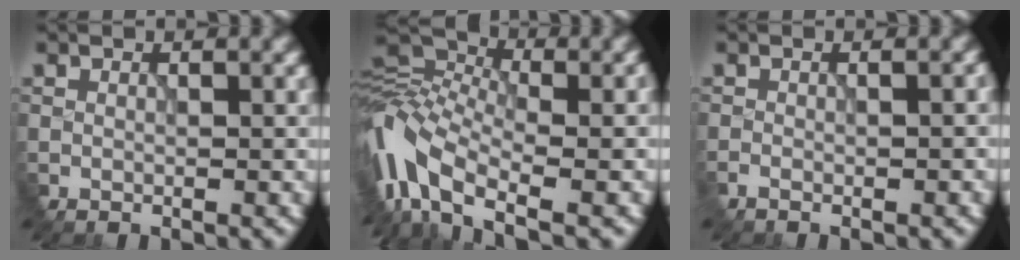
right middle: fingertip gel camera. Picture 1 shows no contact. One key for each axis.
{"total": 9.0, "fx": -3.8, "fy": 4.3, "fz": 7.0, "tx": -0.141, "ty": 0.006, "tz": -0.086}
{"total": 1.6, "fx": -0.4, "fy": 0.6, "fz": 1.5, "tx": -0.003, "ty": 0.008, "tz": -0.007}